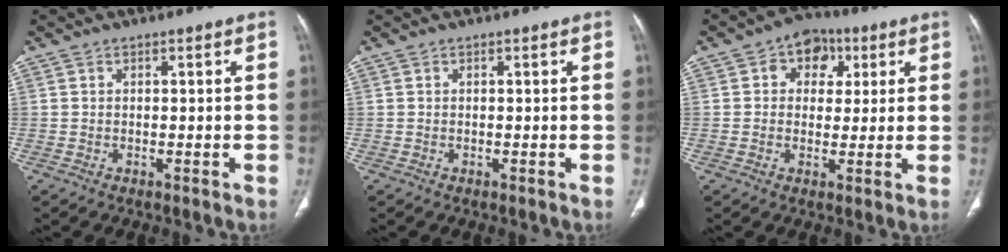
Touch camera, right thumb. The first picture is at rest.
{"total": 0.0}
{"total": 7.9, "force": [2.7, 6.2, 4.2], "torque": [-0.015, 0.005, 0.031]}